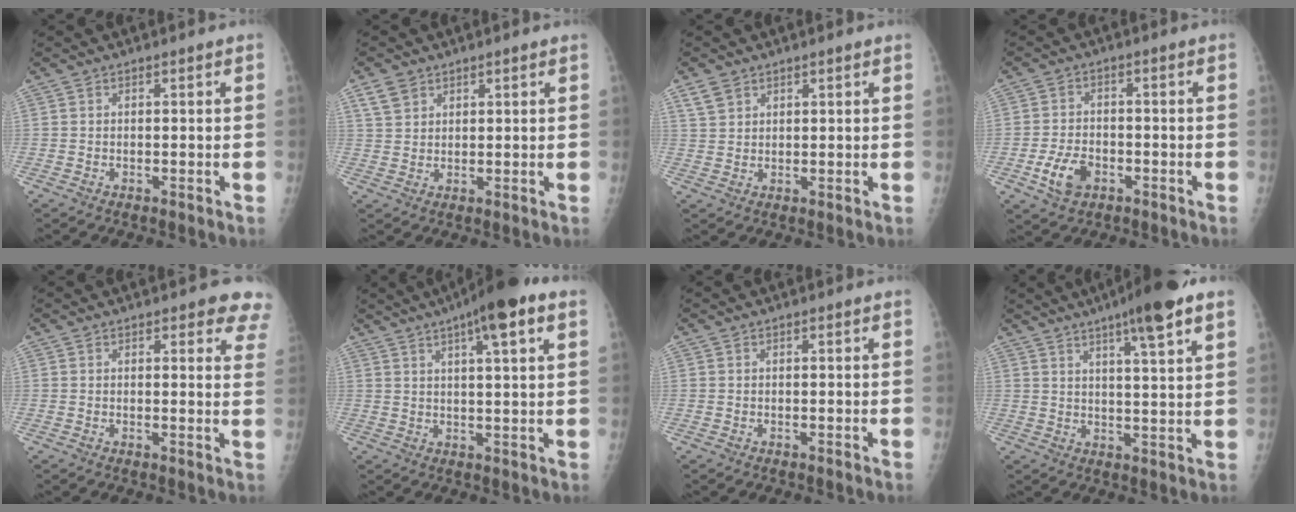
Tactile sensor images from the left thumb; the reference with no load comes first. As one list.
[{"total": 3.7, "force": [2.4, 2.6, 1.4], "torque": [-0.018, -0.007, 0.051]}, {"total": 3.0, "force": [2.0, 1.9, 1.1], "torque": [-0.013, -0.005, 0.044]}, {"total": 6.4, "force": [-2.8, 4.2, 4.0], "torque": [-0.072, 0.013, -0.048]}, {"total": 6.7, "force": [5.1, 2.6, 3.6], "torque": [-0.002, -0.021, 0.037]}, {"total": 11.9, "force": [6.3, 2.1, 9.9], "torque": [-0.150, 0.002, 0.090]}, {"total": 0.0}, {"total": 11.4, "force": [6.8, 1.1, 9.1], "torque": [-0.135, -0.020, 0.099]}]